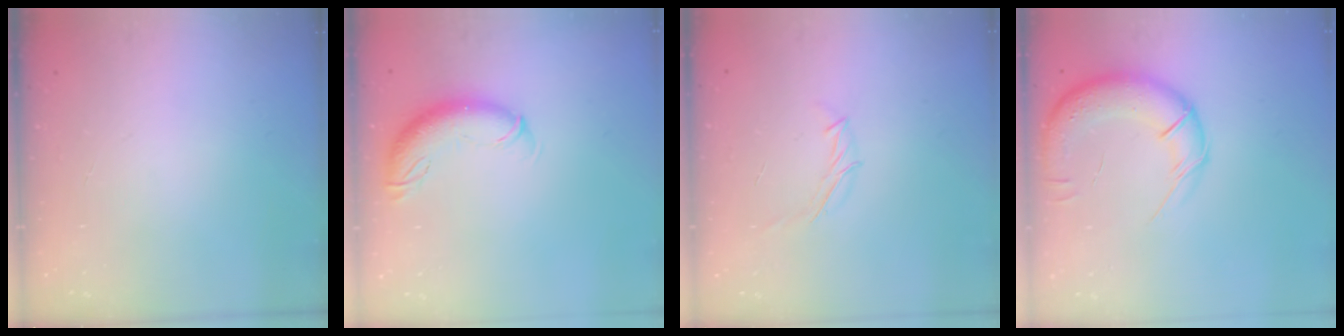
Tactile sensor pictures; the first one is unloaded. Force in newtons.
{"total": 10.2, "press": 10.0, "slide": 2.3}
{"total": 6.0, "press": 5.9, "slide": 1.1}
{"total": 15.8, "press": 15.3, "slide": 4.0}